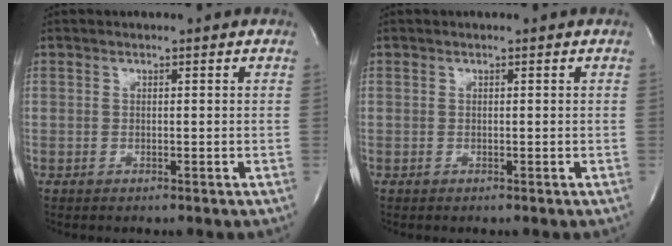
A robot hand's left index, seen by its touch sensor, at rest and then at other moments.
{"total": 0.0}